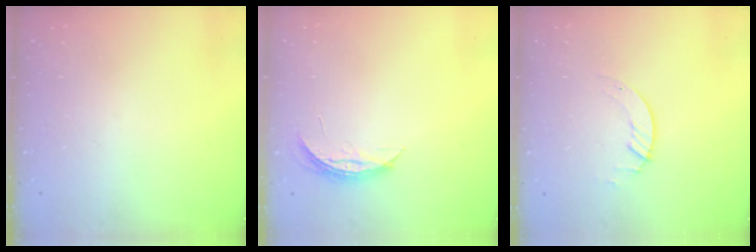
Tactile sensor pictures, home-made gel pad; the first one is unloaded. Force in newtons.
{"total": 4.2, "press": 4.2, "slide": 0.5}
{"total": 1.2, "press": 1.1, "slide": 0.2}